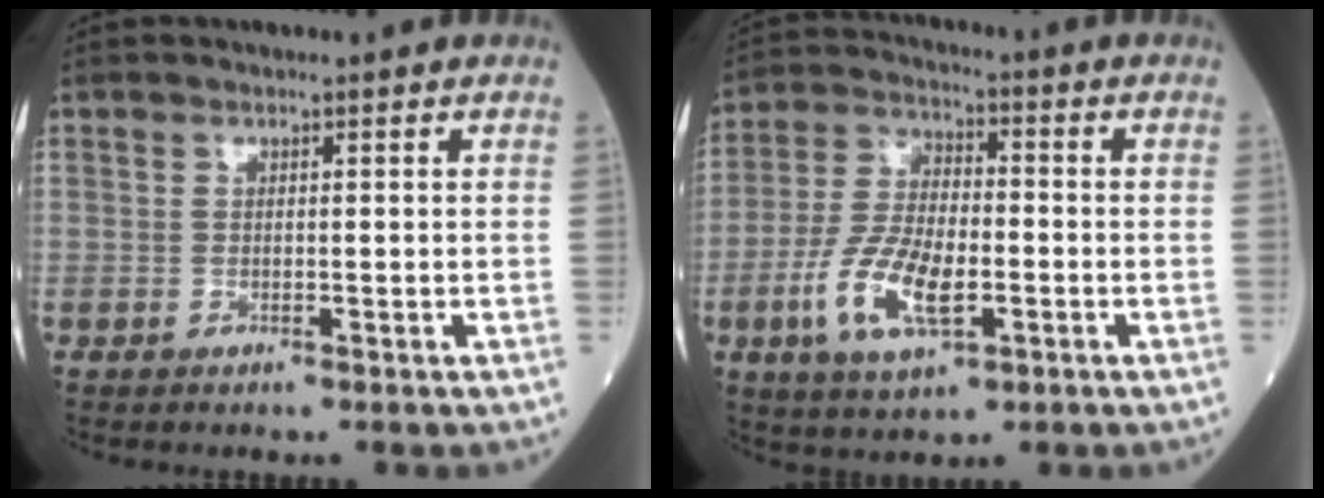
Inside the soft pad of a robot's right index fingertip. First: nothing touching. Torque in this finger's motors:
{"motor_torque": [0.45, -0.36, 0.23, 0.07]}